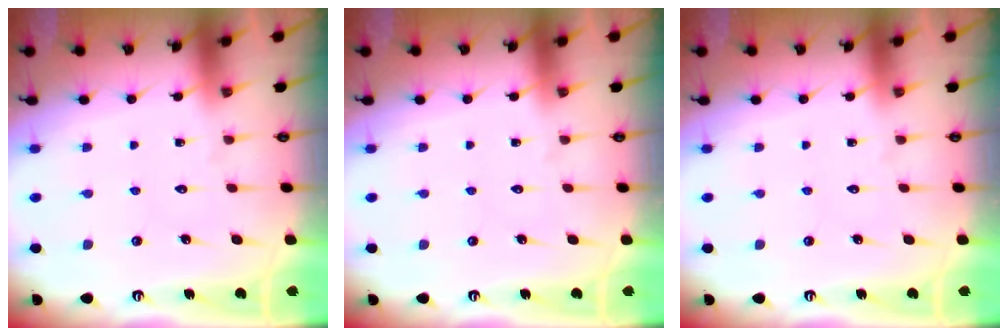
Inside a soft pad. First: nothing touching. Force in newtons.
{"total": 0.0}
{"total": 0.0}